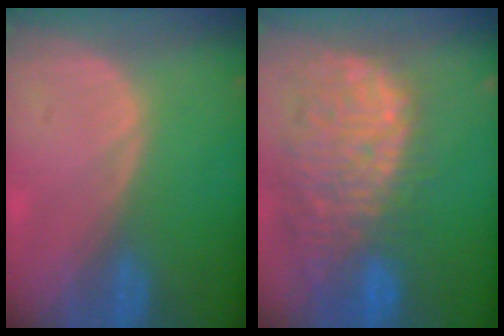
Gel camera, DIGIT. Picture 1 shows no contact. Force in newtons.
{"total": 13.5, "press": 11.4, "slide": 7.3}